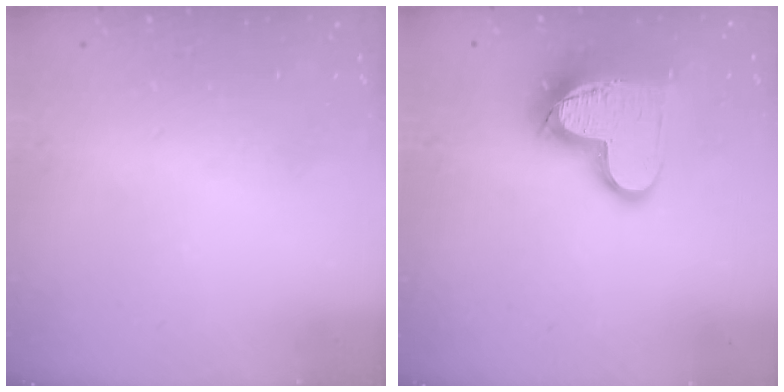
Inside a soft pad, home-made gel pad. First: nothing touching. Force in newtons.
{"total": 15.8, "press": 15.8, "slide": 1.2}